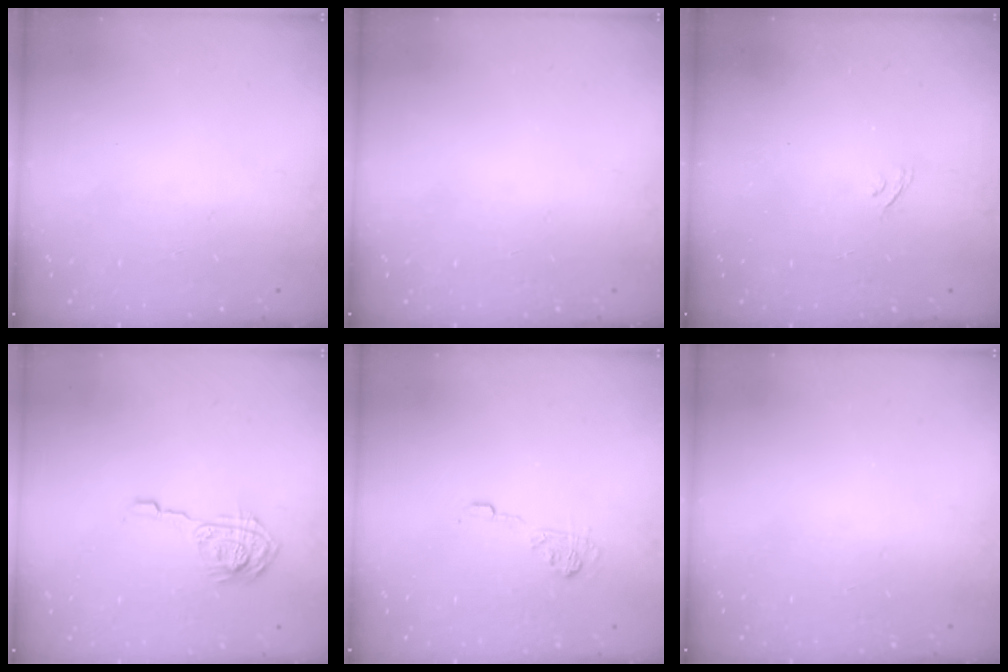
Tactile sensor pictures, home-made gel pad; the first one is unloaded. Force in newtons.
{"total": 0.0}
{"total": 2.2, "press": 1.9, "slide": 1.1}
{"total": 9.7, "press": 9.7, "slide": 0.5}
{"total": 7.8, "press": 7.8, "slide": 0.6}
{"total": 0.0}